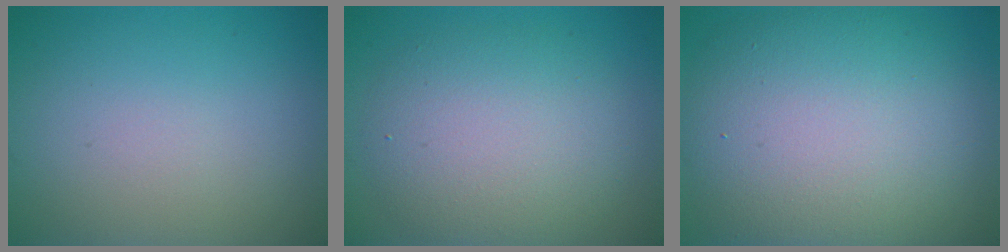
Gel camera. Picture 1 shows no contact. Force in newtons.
{"total": 6.1, "press": 6.1, "slide": 0.1}
{"total": 12.9, "press": 12.9, "slide": 0.8}